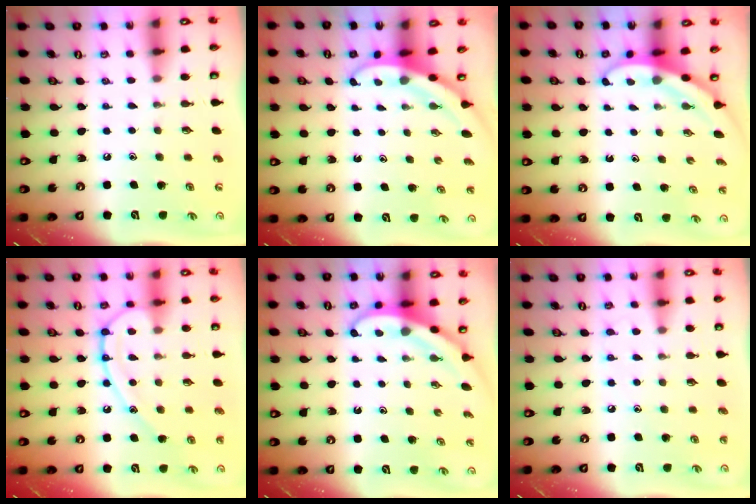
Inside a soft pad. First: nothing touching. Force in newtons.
{"total": 3.1, "press": 3.1, "slide": 0.1}
{"total": 3.2, "press": 3.2, "slide": 0.1}
{"total": 13.8, "press": 13.7, "slide": 1.4}
{"total": 3.8, "press": 3.7, "slide": 0.3}
{"total": 4.6, "press": 4.5, "slide": 0.8}